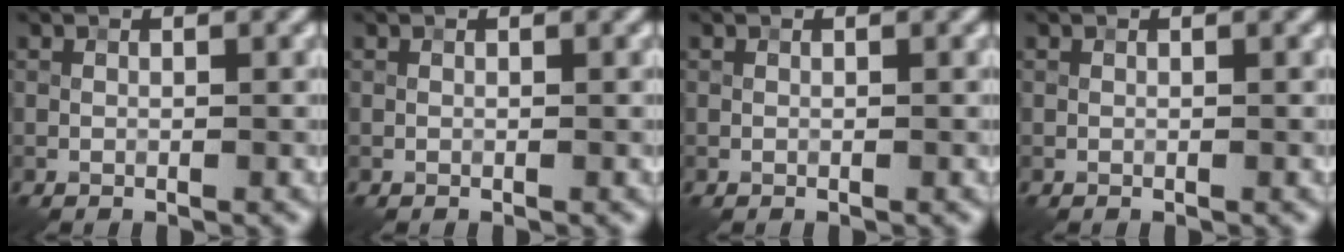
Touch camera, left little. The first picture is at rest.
{"total": 0.0}
{"total": 0.0}
{"total": 0.0}